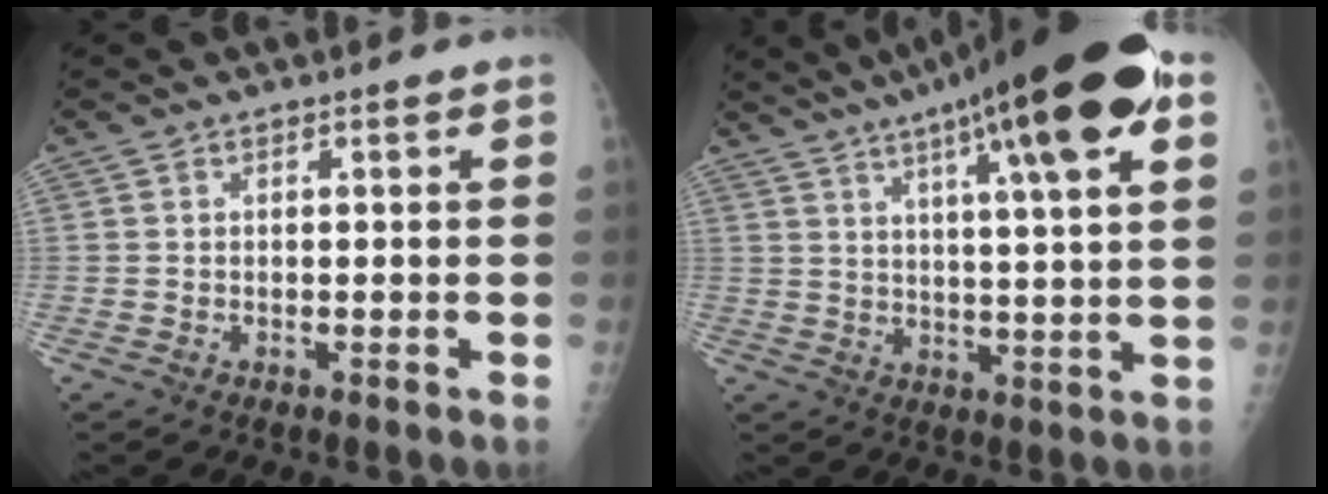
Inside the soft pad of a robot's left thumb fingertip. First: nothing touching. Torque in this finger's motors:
{"motor_torque": [2.65, 1.77, 1.67, -1.09, 0.34]}